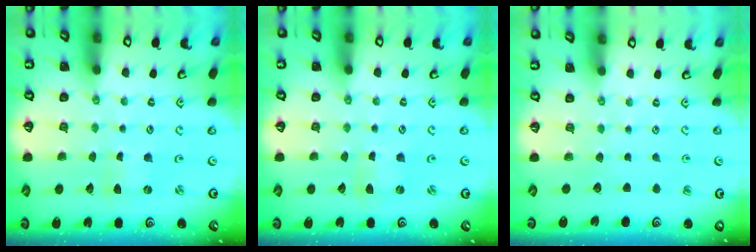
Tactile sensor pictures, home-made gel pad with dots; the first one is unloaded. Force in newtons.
{"total": 0.8, "press": 0.8, "slide": 0.1}
{"total": 0.0}